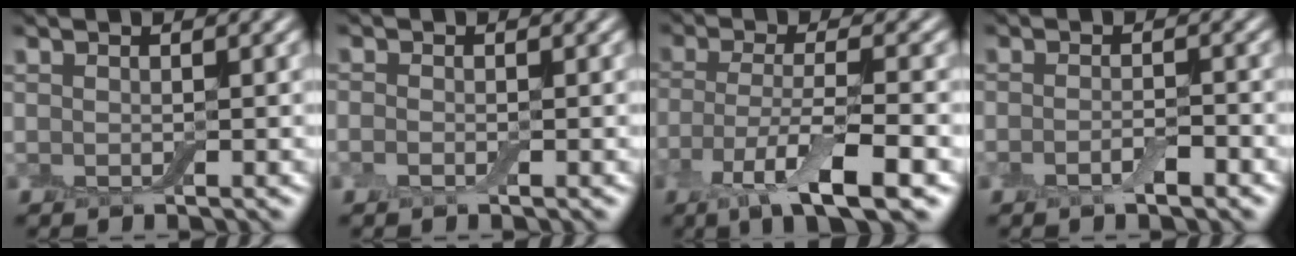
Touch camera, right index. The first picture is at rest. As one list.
[{"total": 0.9, "force": [-0.4, 0.5, 0.6], "torque": [-0.014, 0.000, -0.011]}, {"total": 7.3, "force": [-3.1, 2.0, 6.3], "torque": [-0.122, -0.011, -0.060]}, {"total": 1.9, "force": [-1.0, 0.5, 1.5], "torque": [-0.030, -0.002, -0.021]}]